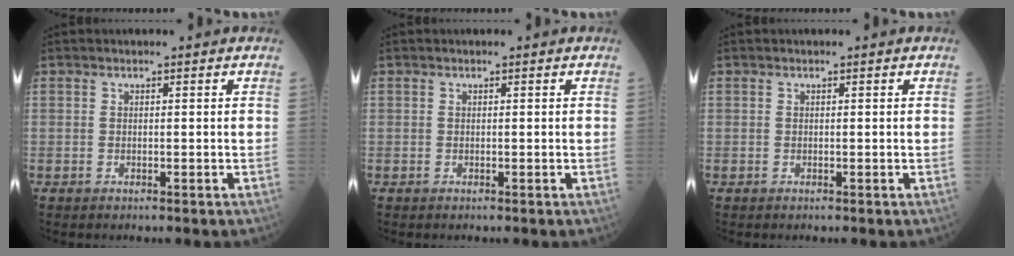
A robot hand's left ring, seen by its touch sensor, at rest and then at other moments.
{"total": 0.0}
{"total": 0.0}